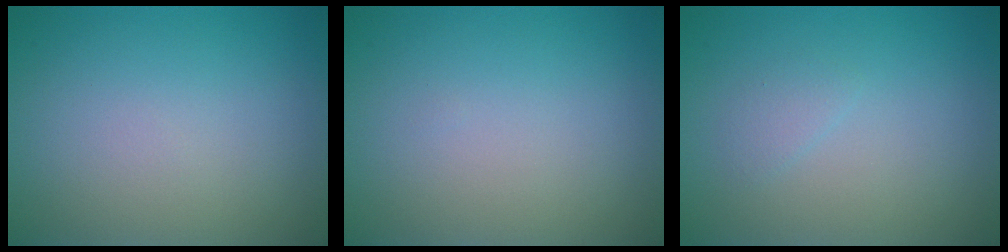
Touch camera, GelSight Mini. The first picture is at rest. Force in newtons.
{"total": 0.0}
{"total": 0.9, "press": 0.9, "slide": 0.0}